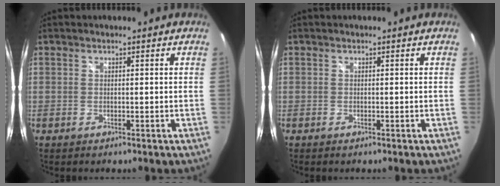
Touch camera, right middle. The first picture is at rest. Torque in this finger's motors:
{"motor_torque": [0.21, -0.19, 0.06, 0.01]}